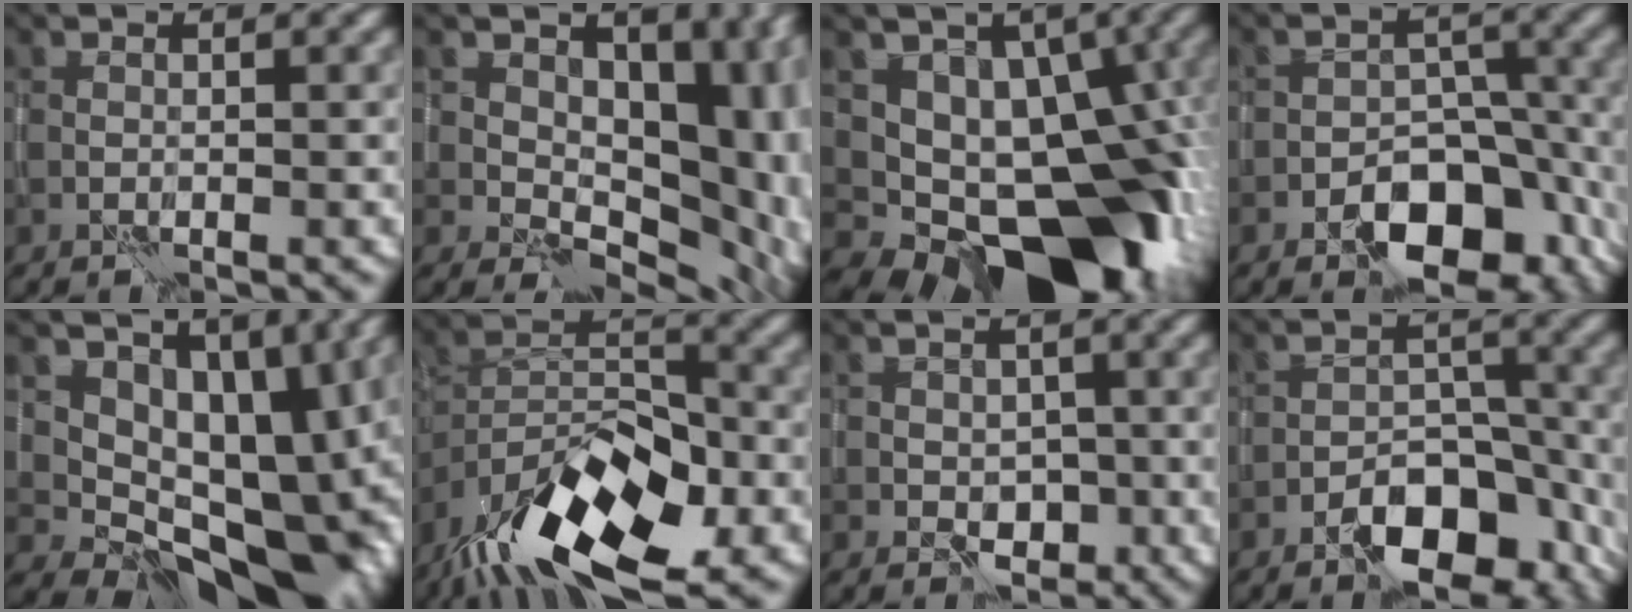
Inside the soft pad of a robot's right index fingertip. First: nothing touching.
{"total": 14.4, "force": [2.6, 9.4, 10.6], "torque": [-0.100, 0.005, 0.053]}
{"total": 12.5, "force": [-1.4, 8.2, 9.3], "torque": [-0.085, 0.000, -0.021]}
{"total": 10.1, "force": [-5.5, 5.5, 6.4], "torque": [-0.071, 0.000, -0.088]}
{"total": 11.3, "force": [1.8, 7.1, 8.7], "torque": [-0.111, -0.017, 0.035]}
{"total": 13.2, "force": [-8.9, 5.0, 8.4], "torque": [-0.158, 0.005, -0.167]}
{"total": 2.6, "force": [-0.6, 2.0, 1.6], "torque": [-0.009, -0.005, -0.012]}
{"total": 8.4, "force": [-5.3, 4.3, 5.0], "torque": [-0.050, 0.003, -0.087]}